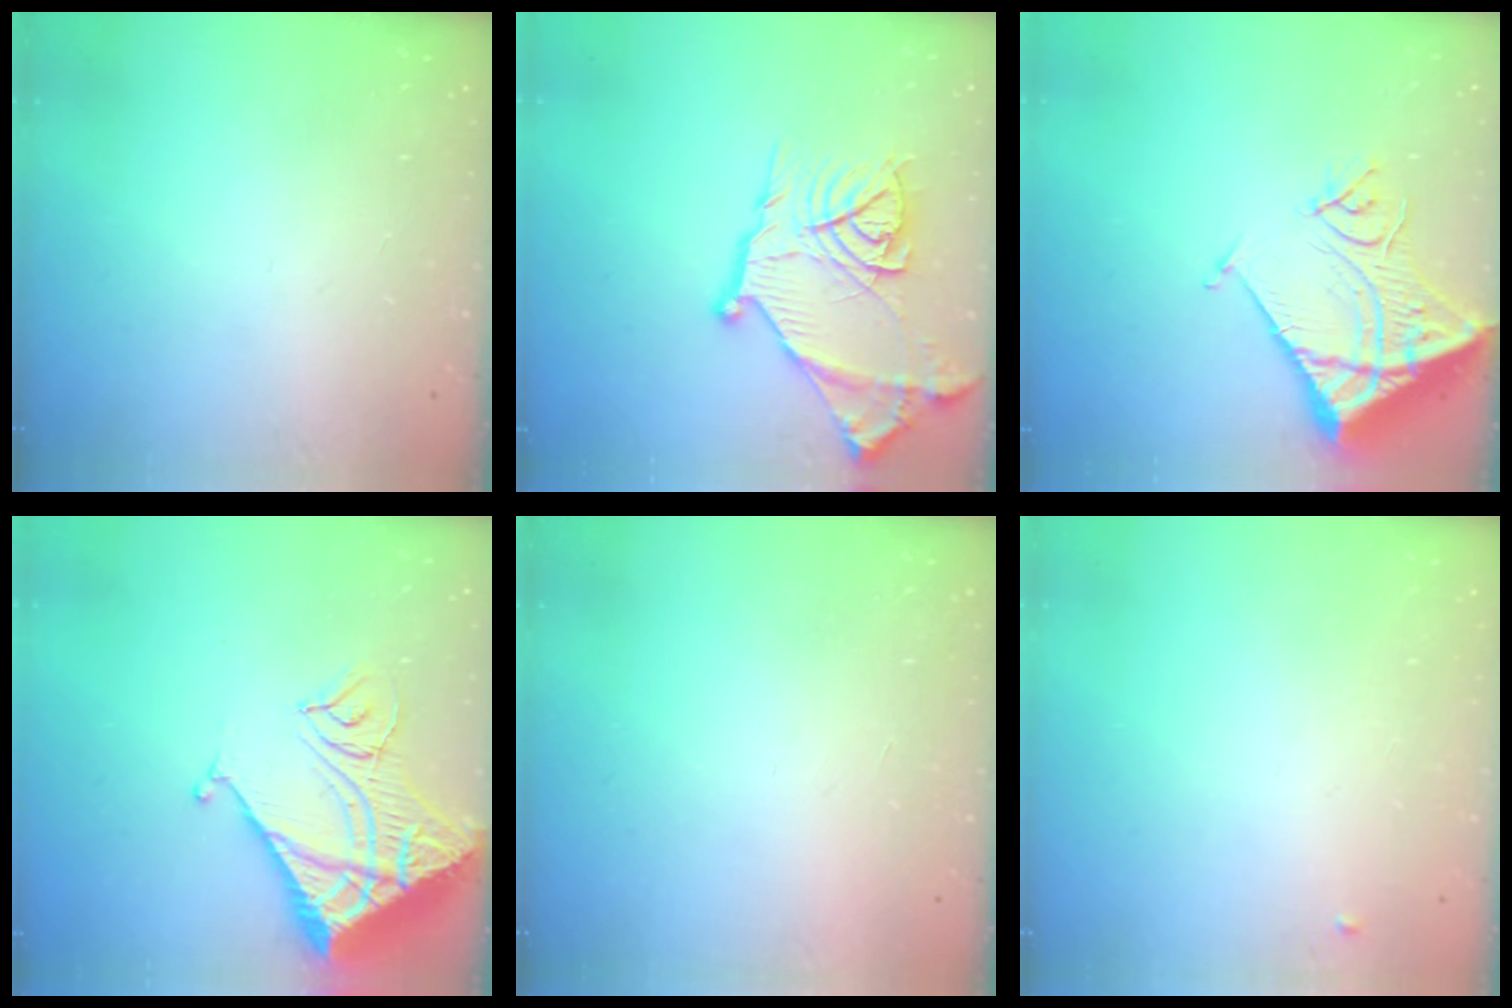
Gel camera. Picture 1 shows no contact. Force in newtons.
{"total": 18.7, "press": 18.6, "slide": 1.4}
{"total": 13.5, "press": 13.4, "slide": 1.8}
{"total": 14.7, "press": 14.6, "slide": 1.6}
{"total": 1.6, "press": 1.6, "slide": 0.1}
{"total": 3.9, "press": 3.8, "slide": 0.6}